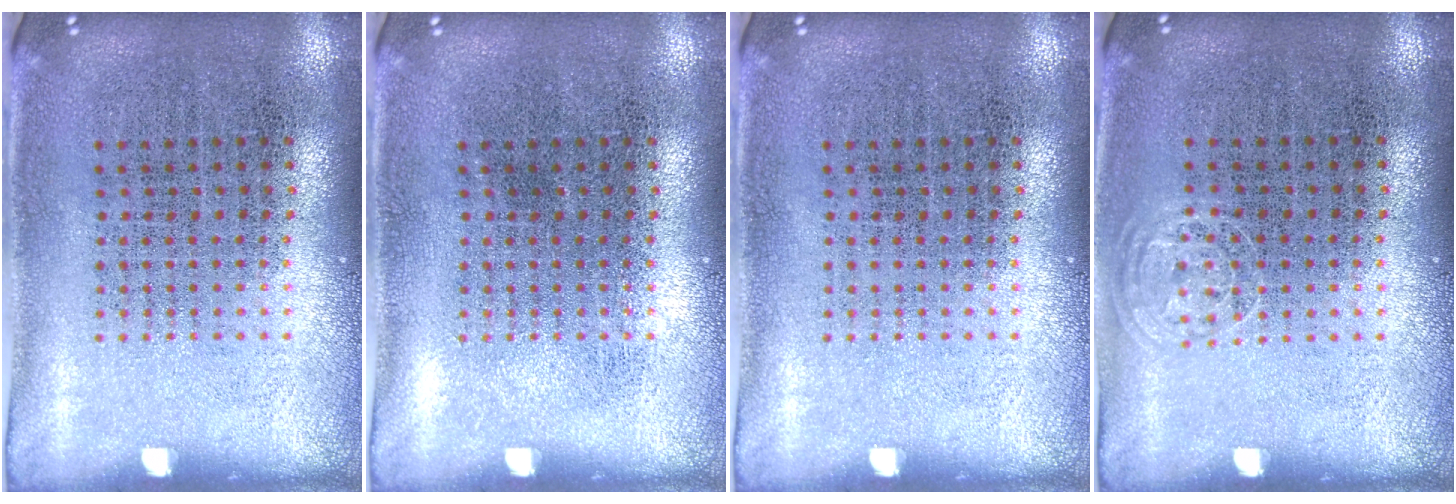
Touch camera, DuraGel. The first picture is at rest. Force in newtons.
{"total": 0.0}
{"total": 0.0}
{"total": 0.6, "press": 0.6, "slide": 0.3}